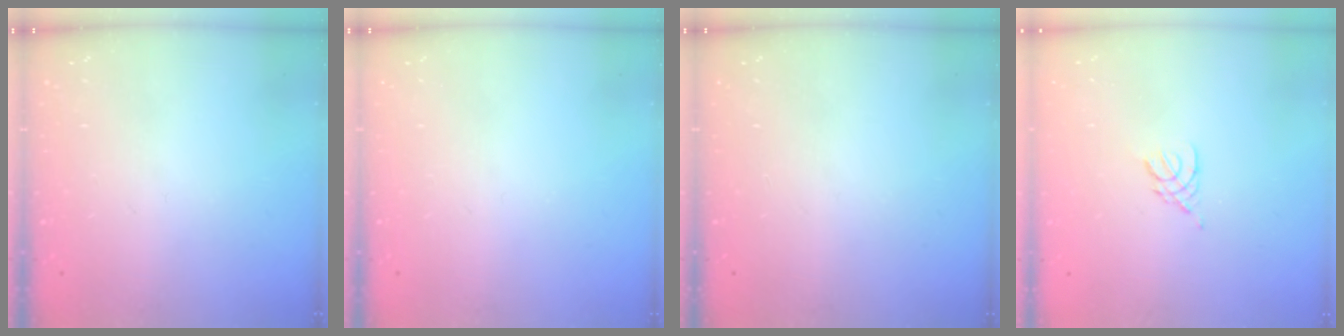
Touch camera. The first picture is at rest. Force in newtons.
{"total": 0.0}
{"total": 0.0}
{"total": 2.9, "press": 2.8, "slide": 0.6}